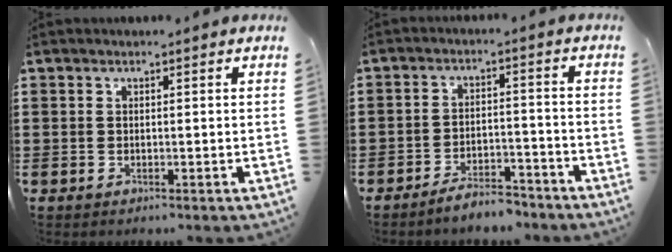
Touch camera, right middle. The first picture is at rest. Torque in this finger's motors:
{"motor_torque": [1.95, 0.19, 0.19, 0.07]}